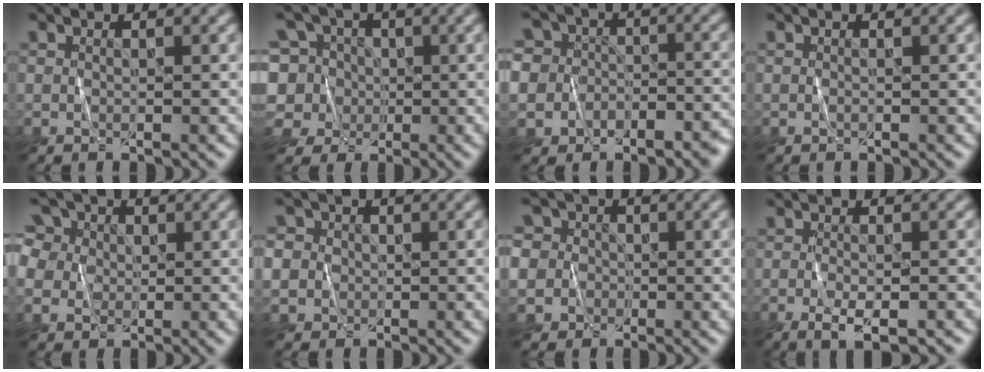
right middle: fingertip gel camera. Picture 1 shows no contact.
{"total": 10.3, "force": [2.7, 8.9, 4.3], "torque": [-0.105, 0.050, 0.016]}
{"total": 11.1, "force": [-3.4, 9.7, 4.0], "torque": [-0.078, 0.007, -0.082]}
{"total": 0.0}
{"total": 8.9, "force": [3.3, 6.9, 4.5], "torque": [-0.099, 0.035, 0.038]}
{"total": 6.9, "force": [1.5, 6.3, 2.4], "torque": [-0.070, 0.030, -0.002]}
{"total": 9.0, "force": [1.5, 8.3, 3.3], "torque": [-0.077, 0.042, -0.007]}
{"total": 2.6, "force": [-1.1, 0.6, 2.3], "torque": [-0.045, -0.008, -0.017]}